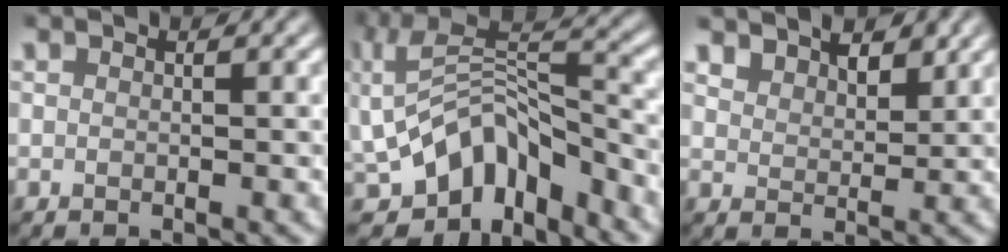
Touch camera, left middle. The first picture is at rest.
{"total": 8.6, "force": [-3.4, 4.6, 6.4], "torque": [-0.102, 0.006, -0.070]}
{"total": 3.6, "force": [3.0, 1.6, 1.1], "torque": [-0.029, -0.010, 0.056]}